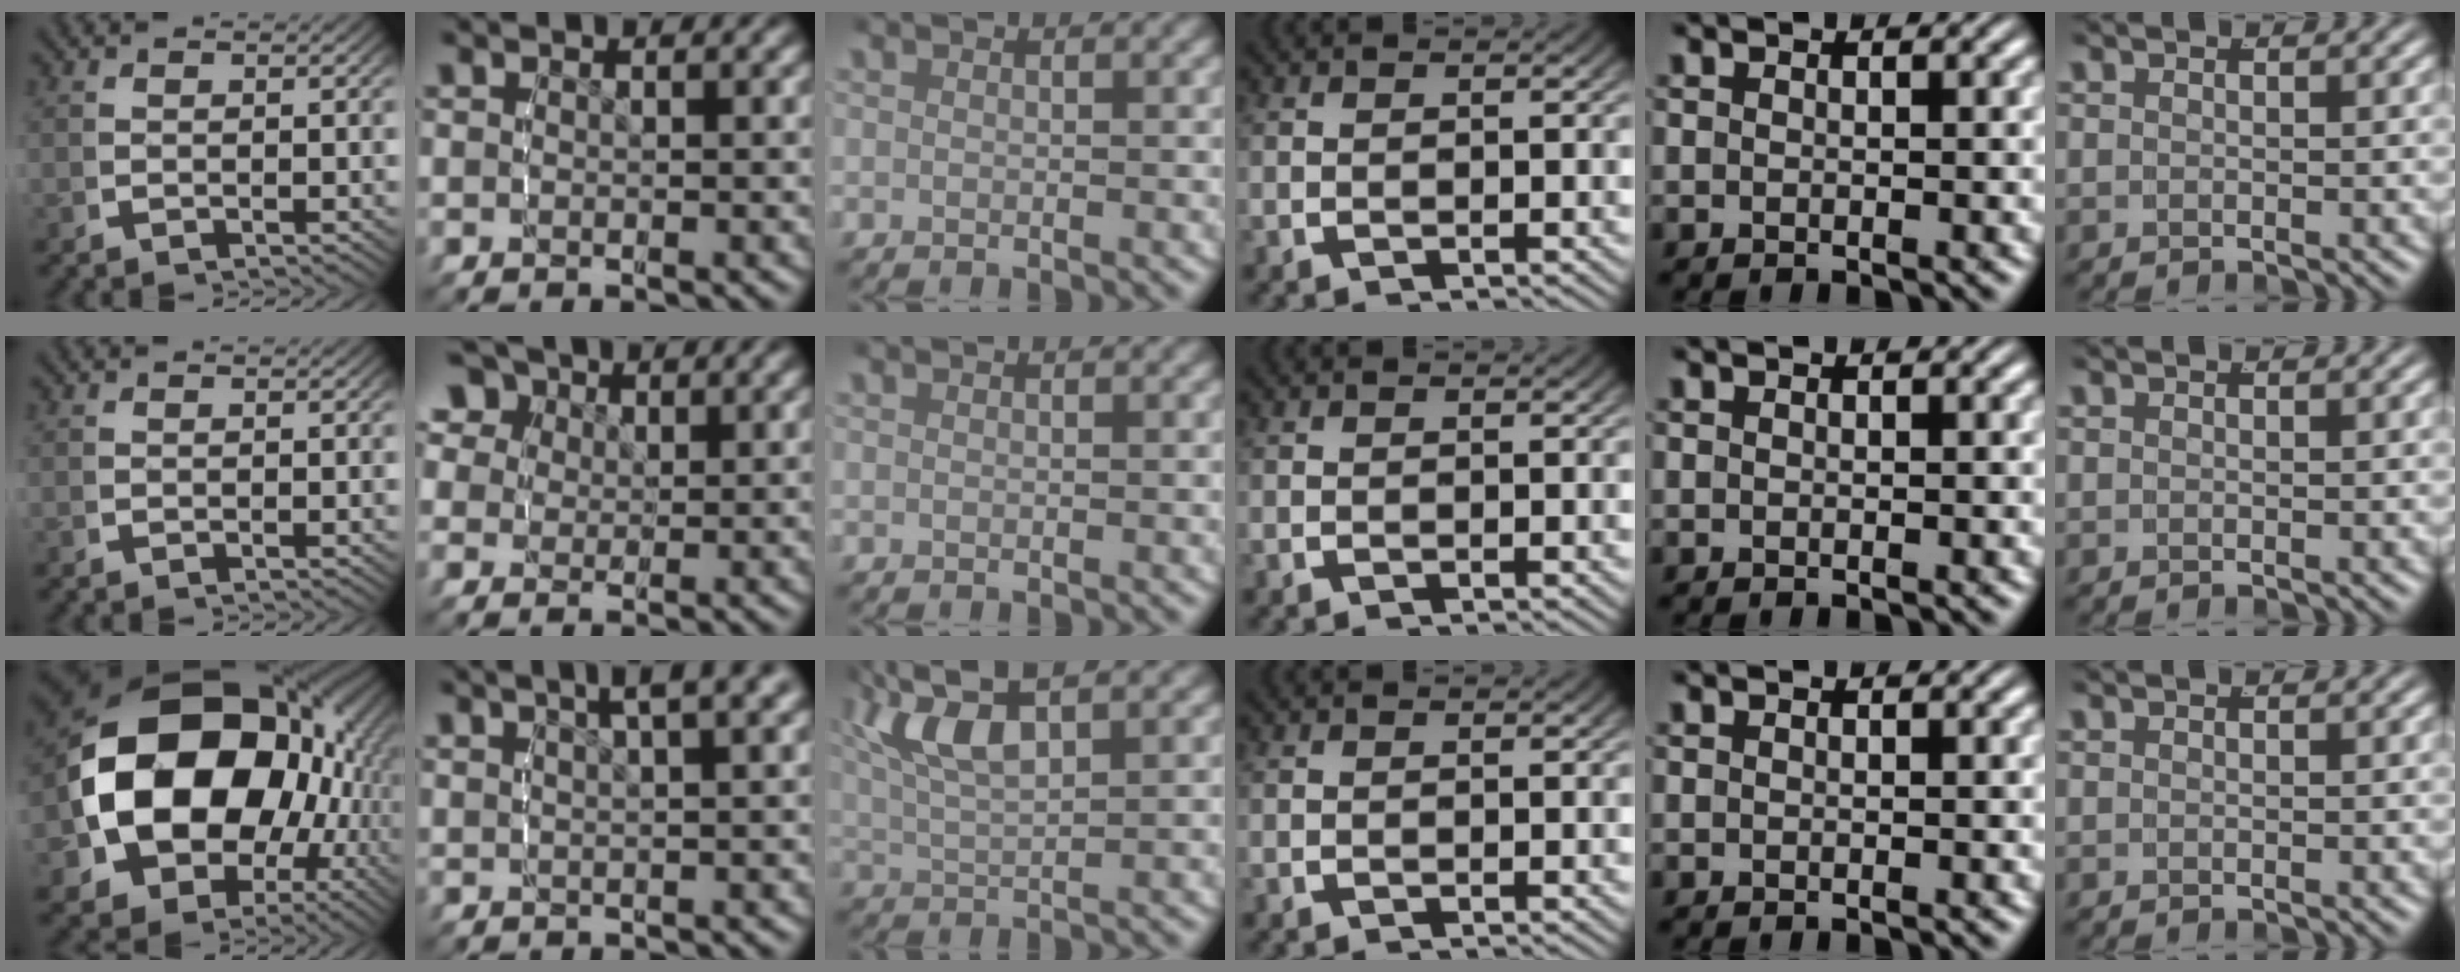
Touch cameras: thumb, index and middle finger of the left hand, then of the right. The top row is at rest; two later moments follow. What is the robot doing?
{"motion": "lift_and_place", "object": "glasses"}